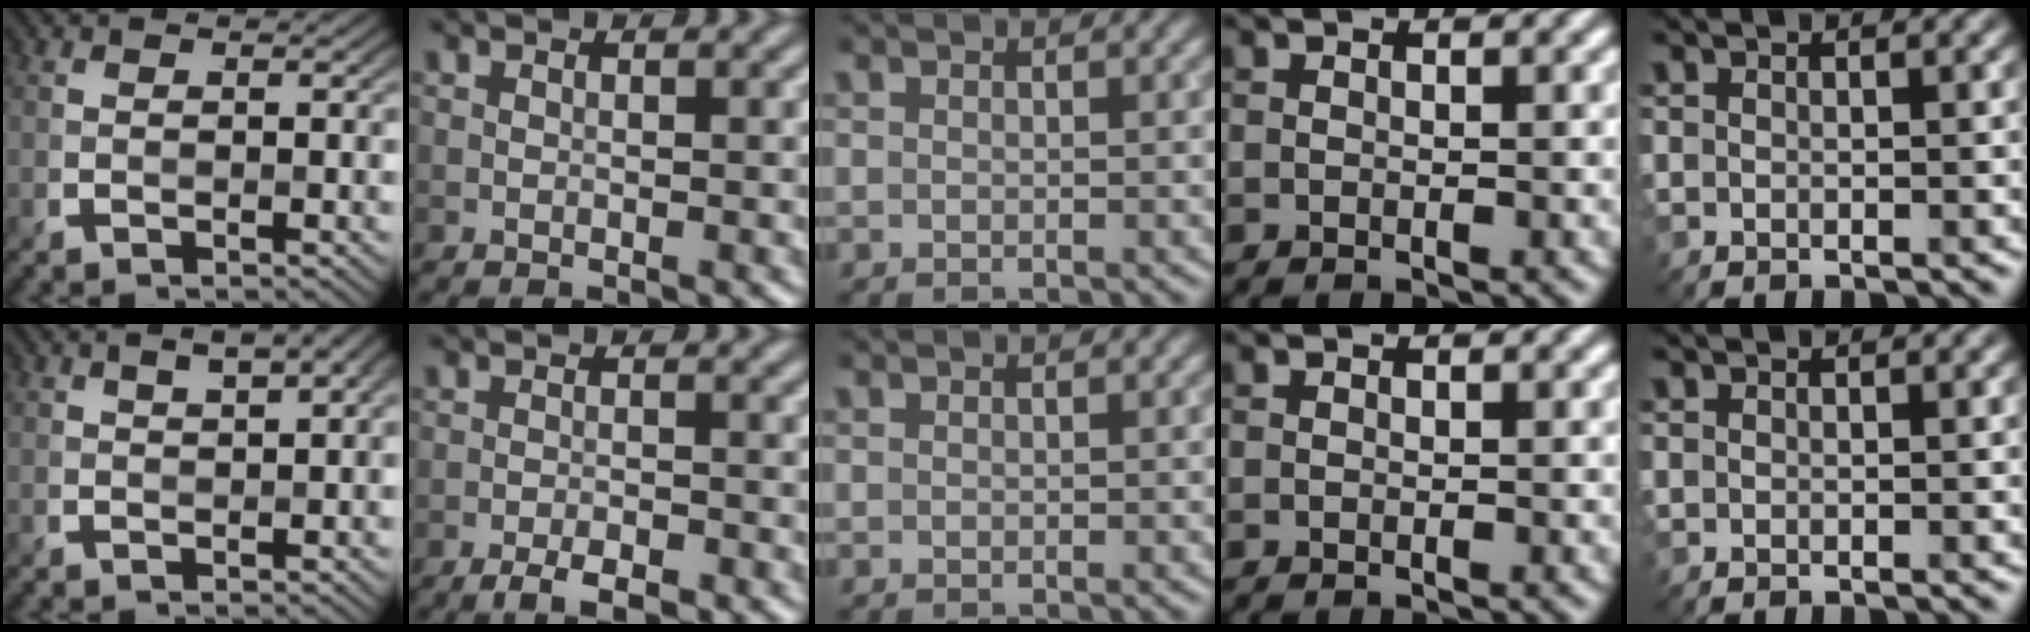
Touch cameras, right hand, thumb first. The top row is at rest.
{"thumb": {"total": 4.3, "force": [1.9, 1.4, 3.6], "torque": [-0.068, 0.012, 0.034]}, "index": {"total": 2.7, "force": [-1.9, 0.8, 1.8], "torque": [-0.032, 0.000, -0.035]}}